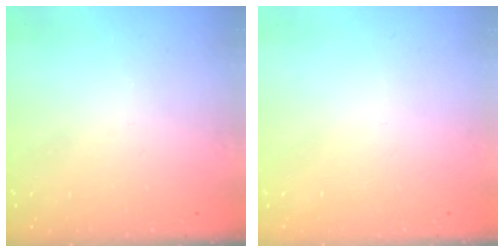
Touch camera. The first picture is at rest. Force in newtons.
{"total": 1.5, "press": 1.5, "slide": 0.1}